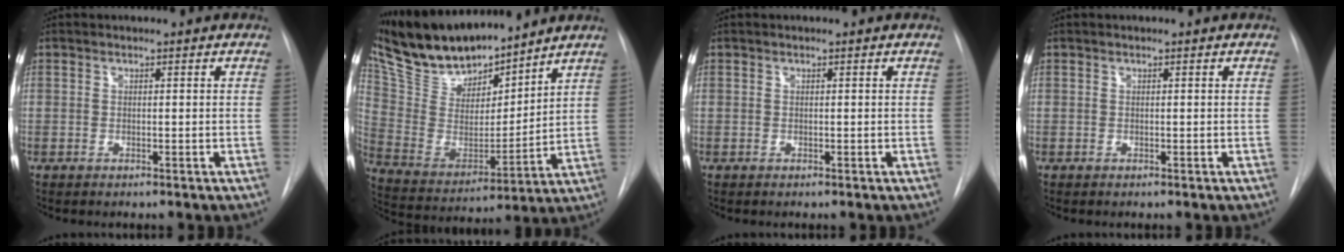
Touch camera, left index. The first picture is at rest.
{"total": 18.2, "force": [16.1, 4.9, 7.0], "torque": [-0.137, 0.004, 0.305]}
{"total": 0.0}
{"total": 0.0}